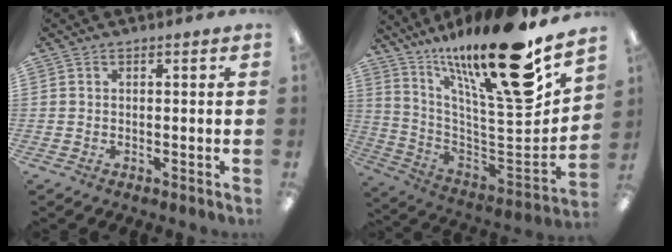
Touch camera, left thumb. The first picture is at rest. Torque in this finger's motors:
{"motor_torque": [3.00, 1.41, 2.10, -0.67, 0.55]}